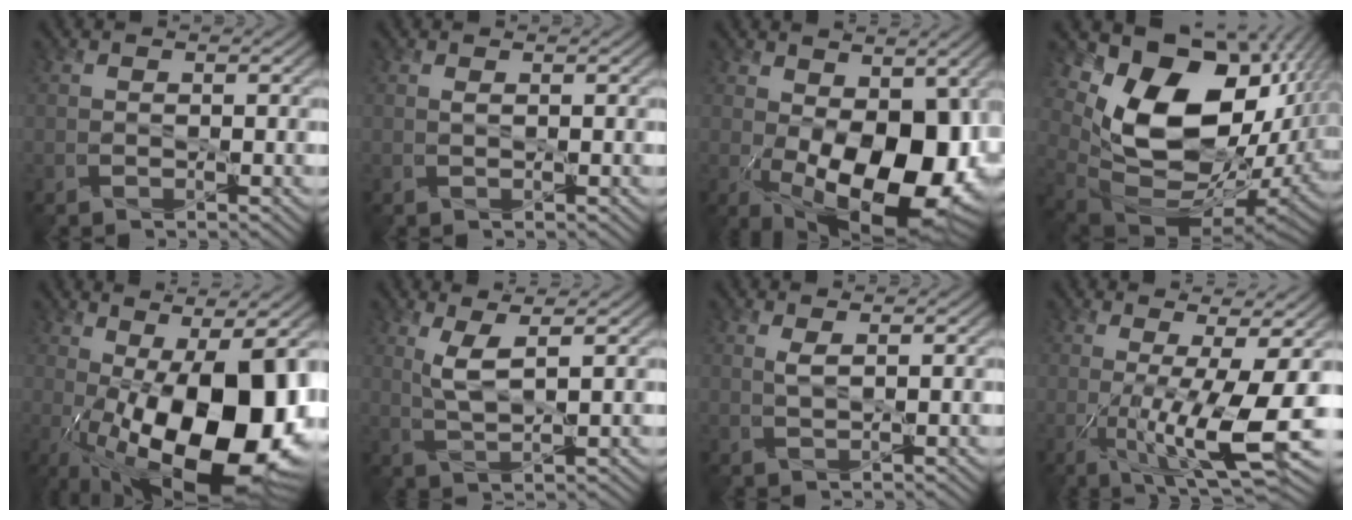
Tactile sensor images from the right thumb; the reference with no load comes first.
{"total": 0.5, "force": [0.3, 0.1, 0.4], "torque": [-0.009, 0.001, 0.005]}
{"total": 17.7, "force": [-1.8, 9.6, 14.7], "torque": [-0.215, -0.042, -0.001]}
{"total": 19.1, "force": [4.0, 13.1, 13.3], "torque": [-0.253, -0.030, 0.111]}
{"total": 20.7, "force": [-4.1, 8.1, 18.6], "torque": [-0.273, -0.009, -0.055]}
{"total": 3.8, "force": [1.7, 0.7, 3.4], "torque": [-0.080, -0.003, 0.039]}
{"total": 1.5, "force": [0.7, 0.3, 1.3], "torque": [-0.034, 0.001, 0.015]}
{"total": 11.0, "force": [-1.4, 2.3, 10.6], "torque": [-0.186, -0.004, -0.015]}